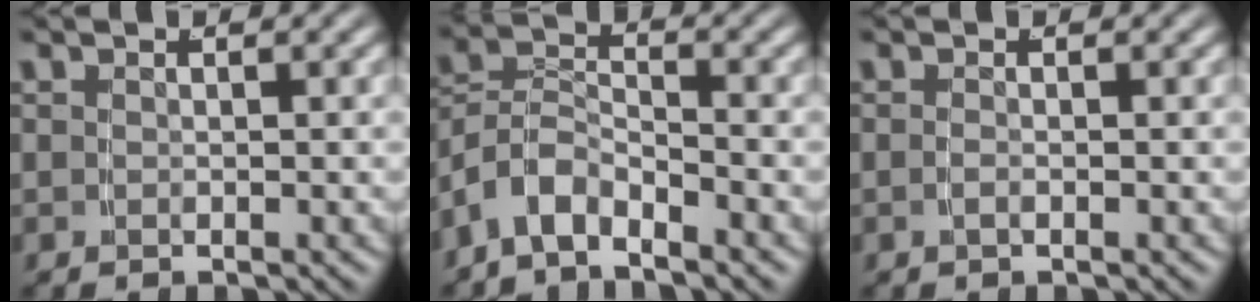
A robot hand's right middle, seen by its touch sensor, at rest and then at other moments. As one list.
[{"total": 7.4, "force": [-3.4, 6.0, 2.6], "torque": [-0.078, -0.020, -0.067]}, {"total": 0.7, "force": [-0.5, -0.3, 0.4], "torque": [-0.012, -0.005, -0.006]}]